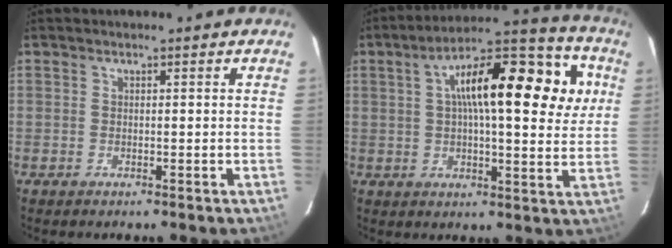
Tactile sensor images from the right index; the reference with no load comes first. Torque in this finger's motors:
{"motor_torque": [0.94, -0.05, 1.05, 0.21]}